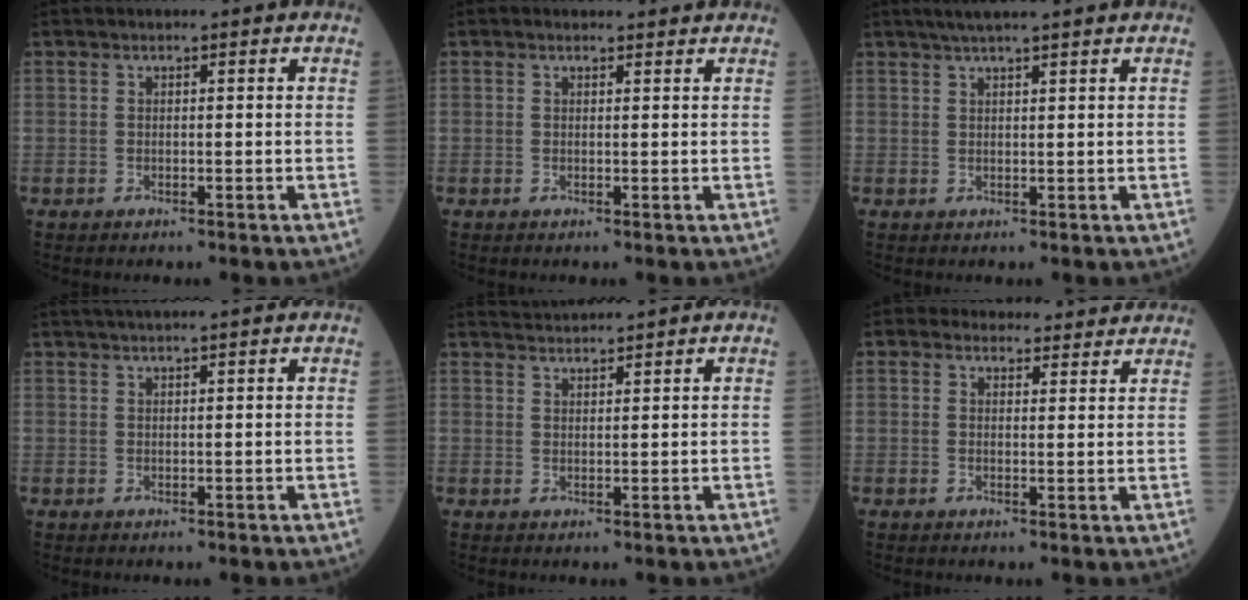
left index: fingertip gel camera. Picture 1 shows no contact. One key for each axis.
{"total": 1.4, "fx": 1.3, "fy": 0.3, "fz": 0.1, "tx": -0.014, "ty": 0.003, "tz": 0.016}
{"total": 5.5, "fx": 4.6, "fy": -0.5, "fz": 3.1, "tx": -0.051, "ty": 0.022, "tz": 0.076}
{"total": 4.2, "fx": 3.5, "fy": -0.9, "fz": 2.2, "tx": -0.028, "ty": 0.025, "tz": 0.062}
{"total": 2.4, "fx": 2.2, "fy": -1.0, "fz": -0.3, "tx": -0.002, "ty": 0.009, "tz": 0.053}
{"total": 6.4, "fx": 6.1, "fy": 2.0, "fz": 0.2, "tx": 0.010, "ty": 0.006, "tz": 0.064}